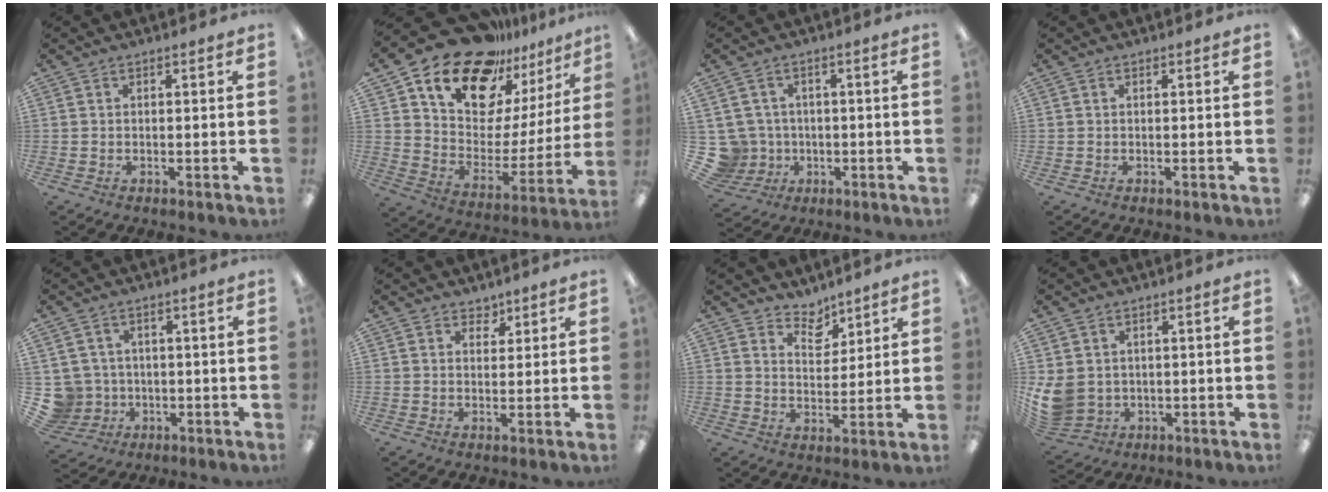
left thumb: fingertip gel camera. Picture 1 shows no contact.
{"total": 20.0, "force": [15.8, 9.6, 7.5], "torque": [-0.137, -0.114, 0.278]}
{"total": 7.1, "force": [0.0, 7.0, 1.2], "torque": [-0.063, 0.001, 0.007]}
{"total": 0.0}
{"total": 6.6, "force": [-0.1, 6.5, 1.1], "torque": [-0.051, 0.004, 0.005]}
{"total": 2.9, "force": [2.2, 1.8, 0.4], "torque": [0.003, -0.009, 0.039]}
{"total": 5.9, "force": [5.2, 2.5, 0.8], "torque": [-0.003, -0.039, 0.094]}
{"total": 6.8, "force": [0.9, 6.1, 2.9], "torque": [-0.086, -0.004, 0.018]}